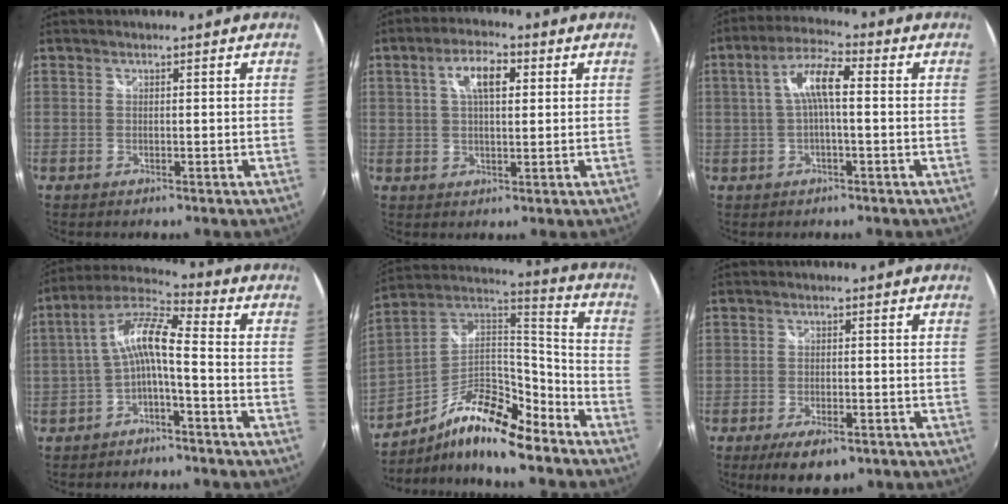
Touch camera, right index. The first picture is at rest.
{"total": 6.8, "force": [2.1, 2.9, 5.7], "torque": [-0.100, 0.015, 0.035]}
{"total": 7.0, "force": [0.3, 1.6, 6.8], "torque": [-0.135, 0.017, 0.007]}
{"total": 9.0, "force": [-2.1, 1.9, 8.5], "torque": [-0.190, 0.022, -0.042]}
{"total": 17.5, "force": [-11.2, 5.4, 12.4], "torque": [-0.229, 0.007, -0.206]}
{"total": 7.4, "force": [-4.8, 2.7, 4.8], "torque": [-0.107, -0.021, -0.075]}